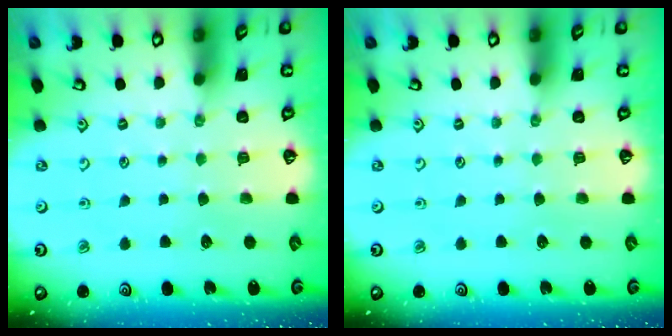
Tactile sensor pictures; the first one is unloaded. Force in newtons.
{"total": 0.0}